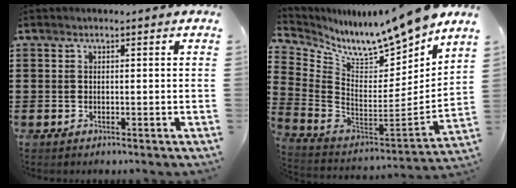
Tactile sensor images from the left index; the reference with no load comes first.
{"total": 9.4, "force": [9.0, 0.2, 2.7], "torque": [-0.079, -0.090, 0.147]}